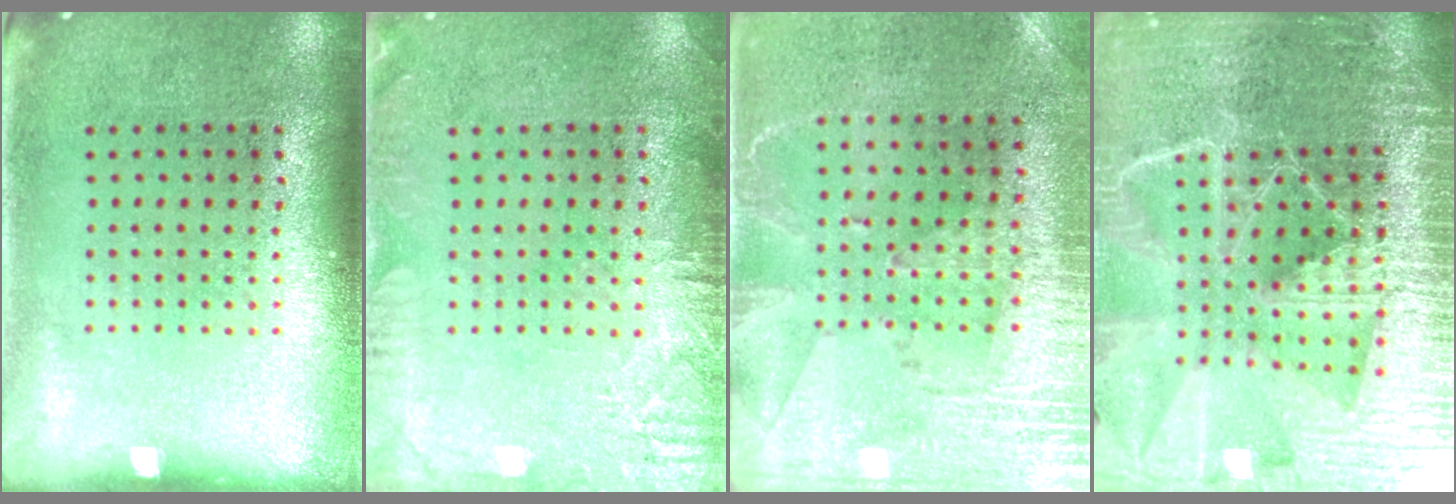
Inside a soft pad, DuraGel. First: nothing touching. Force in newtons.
{"total": 2.6, "press": 2.5, "slide": 0.4}
{"total": 2.8, "press": 2.4, "slide": 1.5}
{"total": 6.2, "press": 5.4, "slide": 3.1}